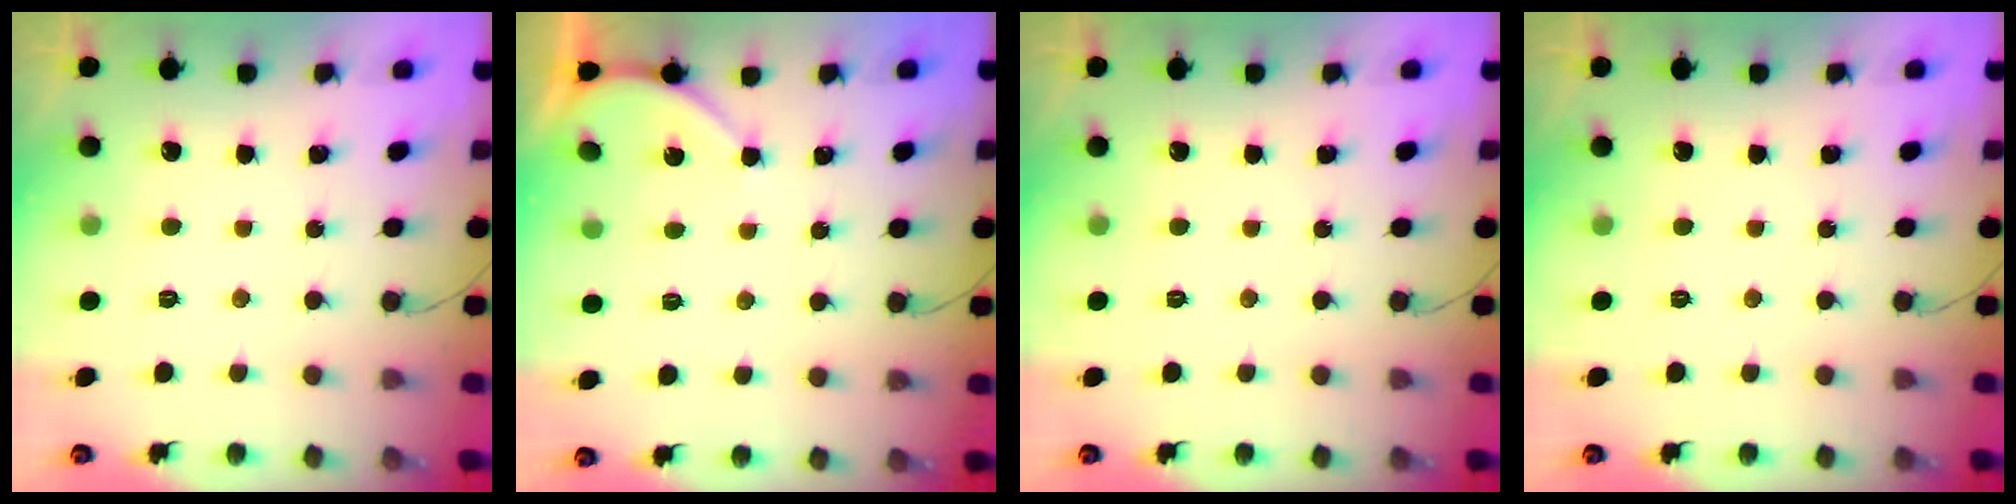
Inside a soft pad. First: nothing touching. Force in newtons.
{"total": 3.3, "press": 3.3, "slide": 0.4}
{"total": 0.0}
{"total": 0.0}